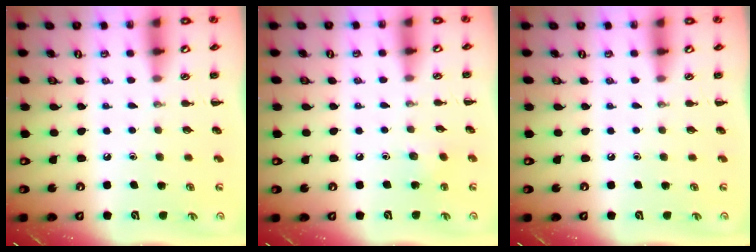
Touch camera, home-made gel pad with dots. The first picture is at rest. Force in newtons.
{"total": 4.2, "press": 4.1, "slide": 1.1}
{"total": 0.0}